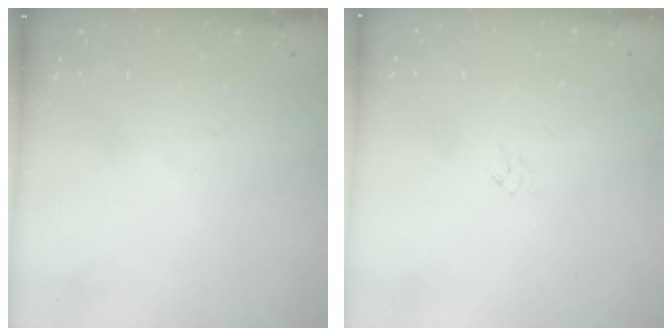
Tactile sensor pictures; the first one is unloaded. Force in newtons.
{"total": 3.1, "press": 3.0, "slide": 0.7}